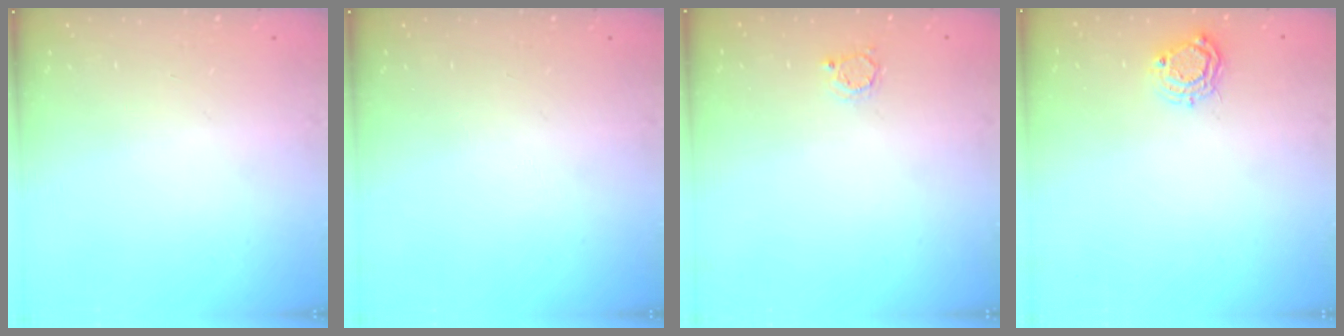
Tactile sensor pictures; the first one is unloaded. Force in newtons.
{"total": 0.0}
{"total": 2.2, "press": 2.1, "slide": 0.4}
{"total": 6.6, "press": 6.6, "slide": 0.5}